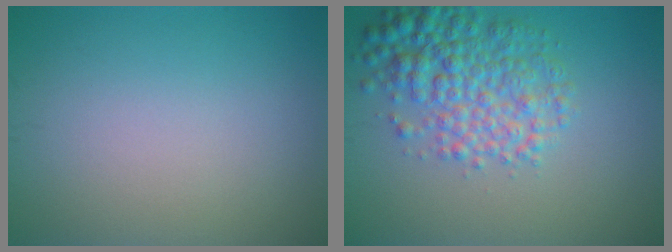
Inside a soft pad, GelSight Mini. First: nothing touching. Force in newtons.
{"total": 5.5, "press": 5.5, "slide": 0.1}